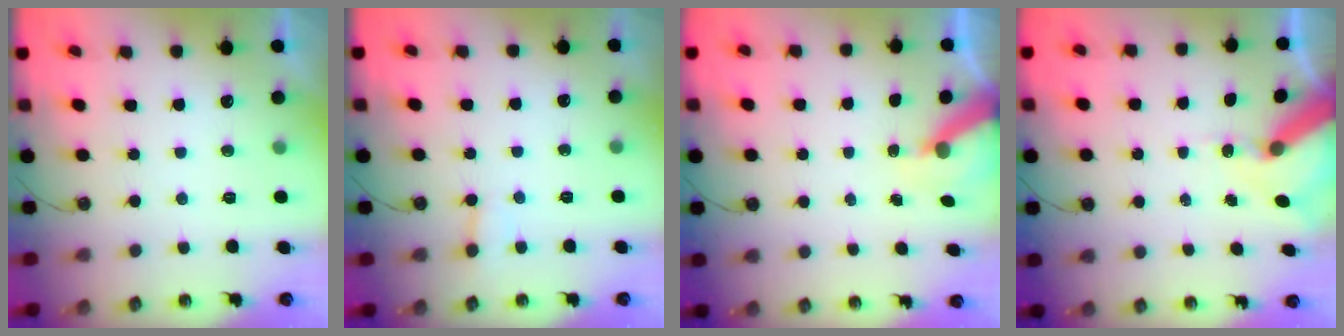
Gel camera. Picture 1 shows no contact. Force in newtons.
{"total": 2.7, "press": 2.7, "slide": 0.5}
{"total": 6.7, "press": 6.7, "slide": 0.7}
{"total": 10.3, "press": 10.2, "slide": 1.4}